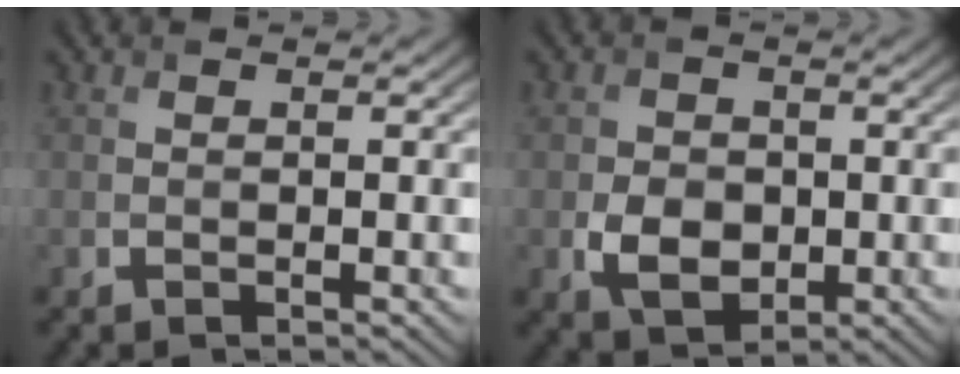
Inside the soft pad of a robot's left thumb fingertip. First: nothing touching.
{"total": 4.6, "force": [-0.9, 3.6, 2.8], "torque": [-0.056, -0.010, -0.016]}